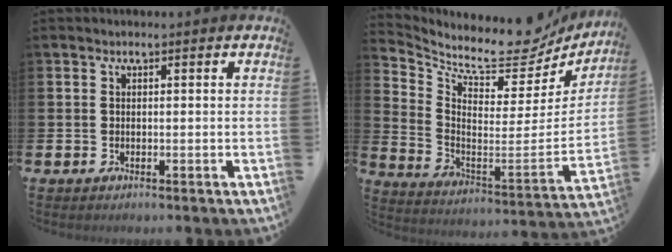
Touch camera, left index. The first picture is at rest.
{"total": 8.7, "force": [7.6, 2.9, 2.9], "torque": [-0.067, -0.078, 0.121]}